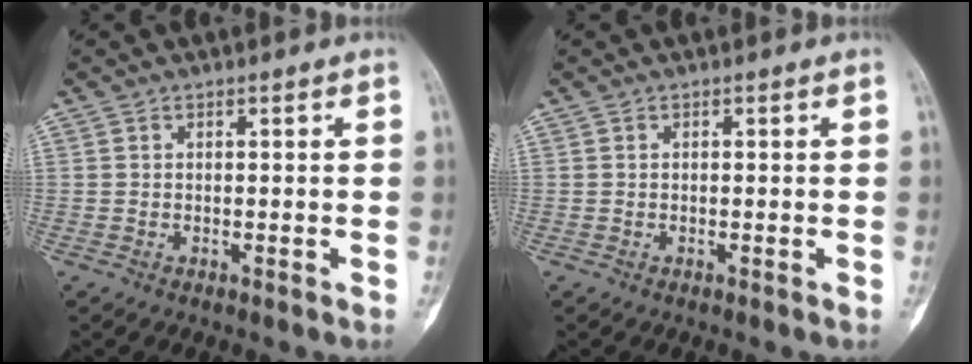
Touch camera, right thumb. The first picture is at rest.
{"total": 0.0}